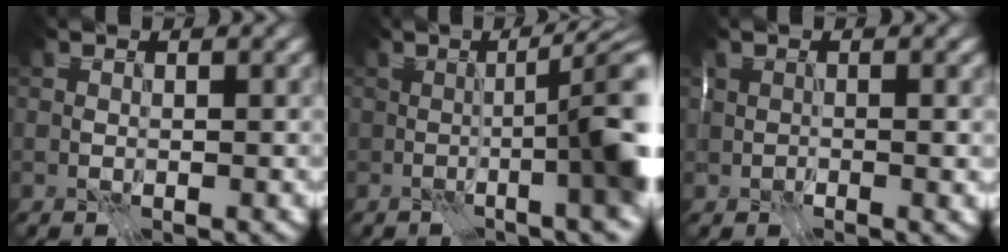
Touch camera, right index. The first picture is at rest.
{"total": 8.7, "force": [-0.5, 2.0, 8.4], "torque": [-0.067, 0.013, -0.022]}
{"total": 1.6, "force": [0.2, 1.1, 1.2], "torque": [-0.018, -0.008, 0.004]}